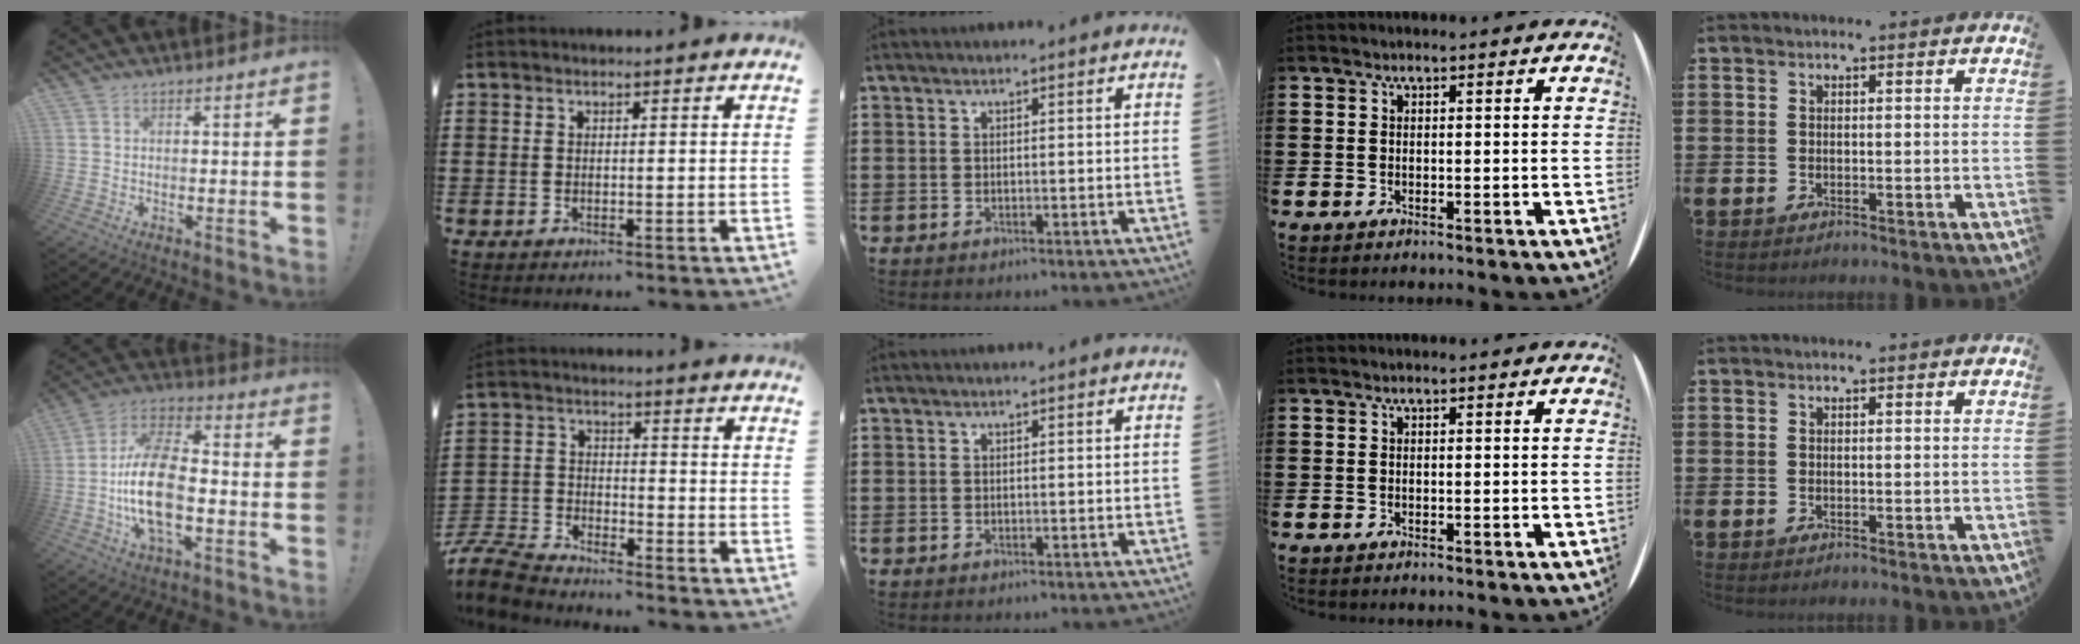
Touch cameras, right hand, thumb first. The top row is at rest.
{"thumb": {"total": 18.1, "force": [-4.1, 9.6, 14.8], "torque": [-0.295, 0.018, -0.069]}, "index": {"total": 6.7, "force": [-6.5, 1.2, 1.3], "torque": [-0.050, 0.002, -0.133]}}